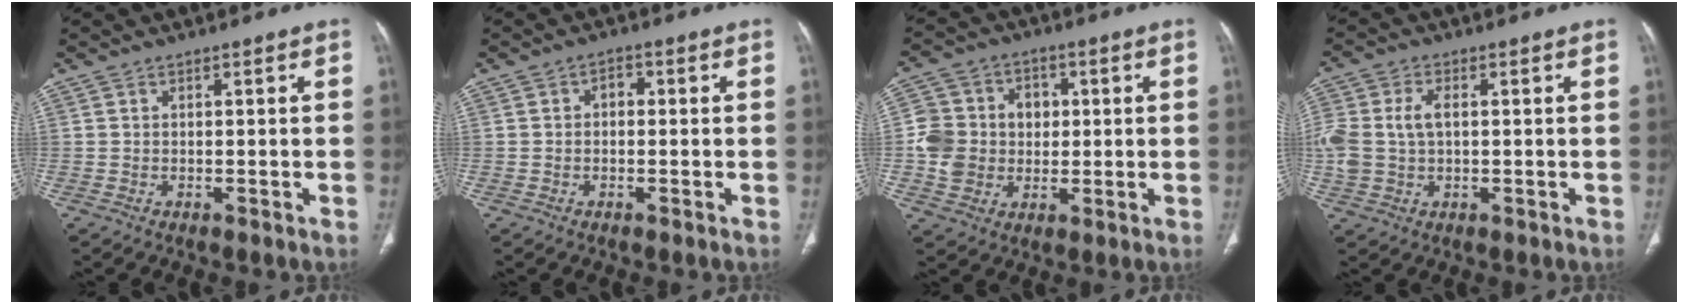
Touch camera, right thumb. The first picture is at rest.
{"total": 2.1, "force": [-0.1, 1.5, 1.5], "torque": [-0.013, 0.008, -0.008]}
{"total": 11.4, "force": [-0.1, 10.2, 5.0], "torque": [-0.069, 0.020, -0.003]}
{"total": 9.8, "force": [0.5, 6.4, 7.4], "torque": [-0.191, 0.015, 0.016]}